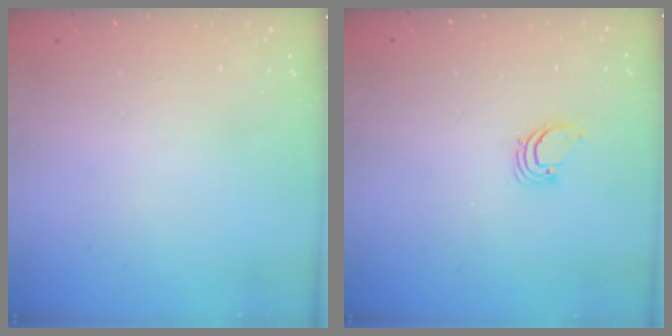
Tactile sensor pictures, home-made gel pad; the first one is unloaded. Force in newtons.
{"total": 1.7, "press": 1.7, "slide": 0.1}